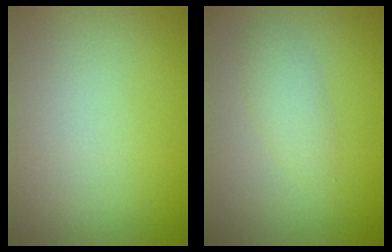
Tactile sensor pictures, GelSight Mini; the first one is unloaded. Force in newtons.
{"total": 1.7, "press": 1.7, "slide": 0.1}